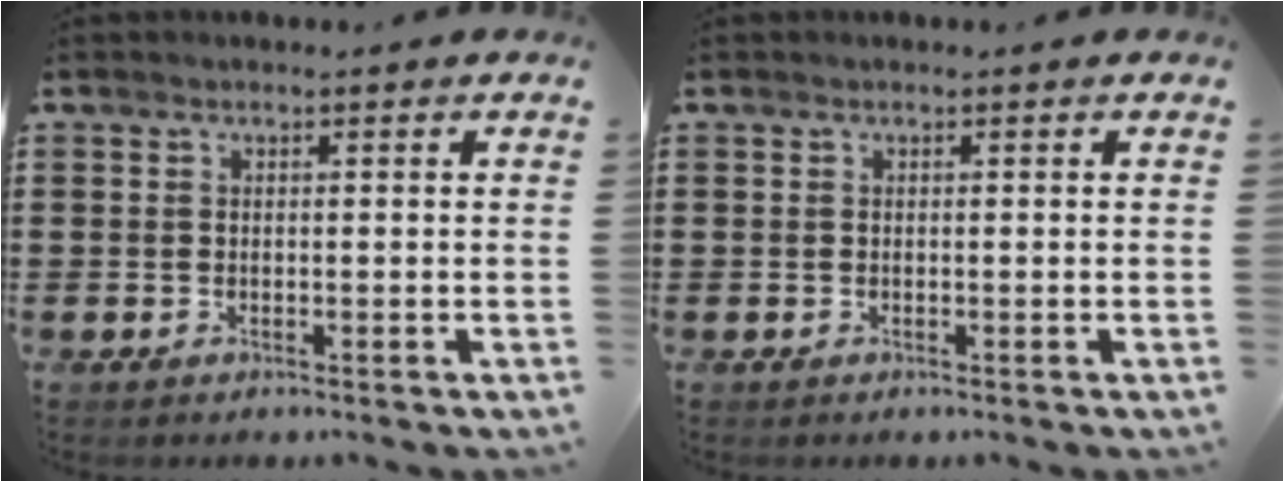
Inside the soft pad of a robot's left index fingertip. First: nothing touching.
{"total": 0.0}